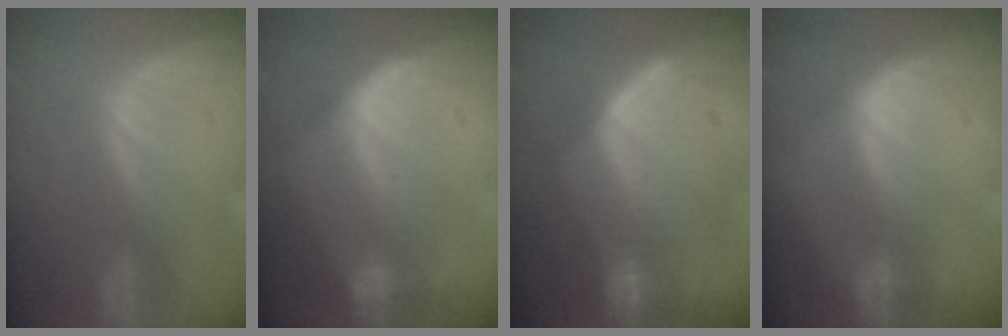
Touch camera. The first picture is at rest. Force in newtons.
{"total": 7.2, "press": 6.7, "slide": 2.9}
{"total": 9.3, "press": 9.0, "slide": 2.5}
{"total": 2.4, "press": 2.4, "slide": 0.2}